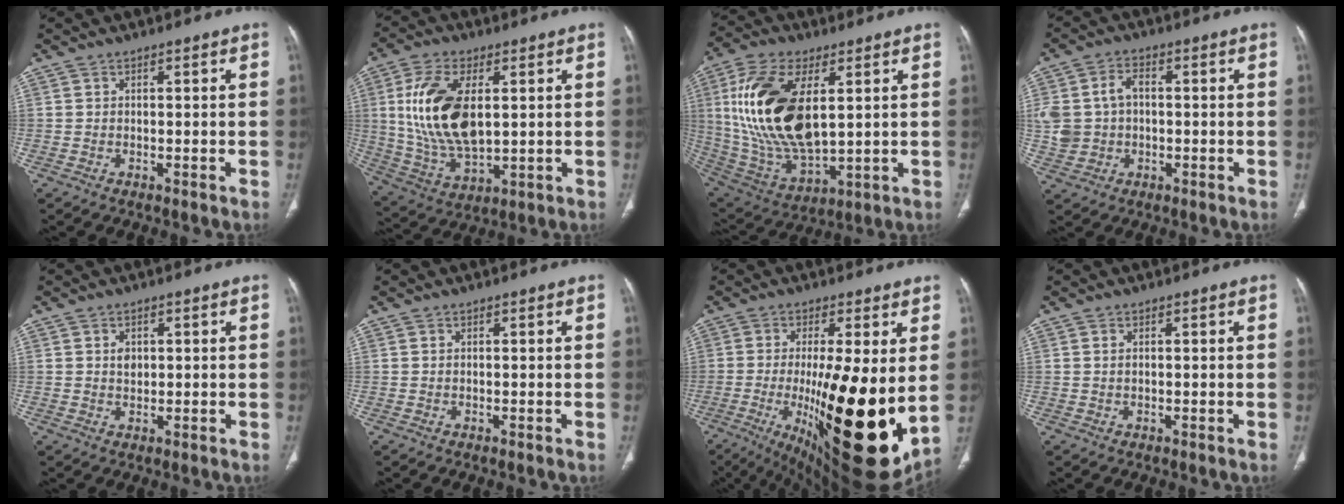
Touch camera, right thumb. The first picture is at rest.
{"total": 16.9, "force": [2.9, 8.7, 14.2], "torque": [-0.283, -0.013, 0.066]}
{"total": 22.8, "force": [4.7, 11.3, 19.2], "torque": [-0.385, -0.025, 0.096]}
{"total": 10.2, "force": [0.5, 7.6, 6.8], "torque": [-0.143, 0.019, 0.017]}
{"total": 2.1, "force": [0.6, 1.5, 1.3], "torque": [-0.016, -0.002, 0.012]}
{"total": 0.0}
{"total": 25.7, "force": [-3.0, 7.1, 24.5], "torque": [-0.346, -0.046, -0.022]}
{"total": 0.7, "force": [0.2, 0.3, 0.6], "torque": [-0.016, 0.003, 0.007]}